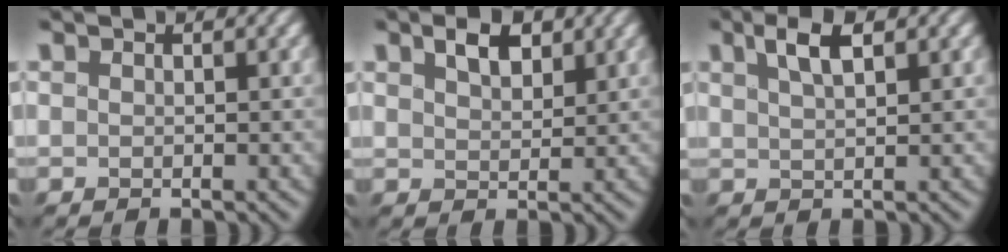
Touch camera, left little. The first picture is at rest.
{"total": 2.5, "force": [1.2, 1.4, 1.7], "torque": [-0.037, -0.002, 0.015]}
{"total": 3.2, "force": [1.5, 1.0, 2.6], "torque": [-0.052, 0.001, 0.020]}